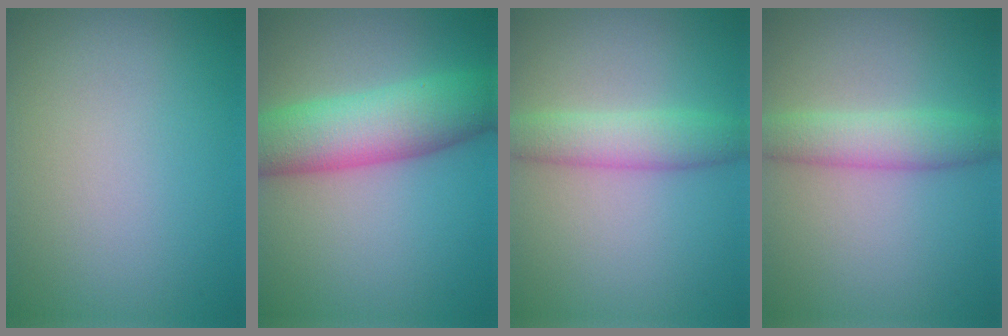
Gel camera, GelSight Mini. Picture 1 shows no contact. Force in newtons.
{"total": 8.3, "press": 8.3, "slide": 0.1}
{"total": 3.6, "press": 3.6, "slide": 0.2}
{"total": 3.6, "press": 3.6, "slide": 0.2}